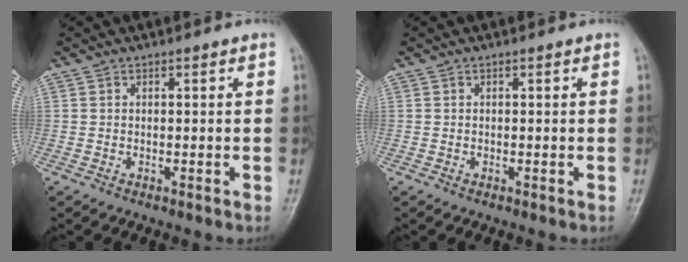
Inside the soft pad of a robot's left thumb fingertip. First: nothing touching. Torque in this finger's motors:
{"motor_torque": [-0.47, 0.26, 0.01, 0.00, 0.00]}